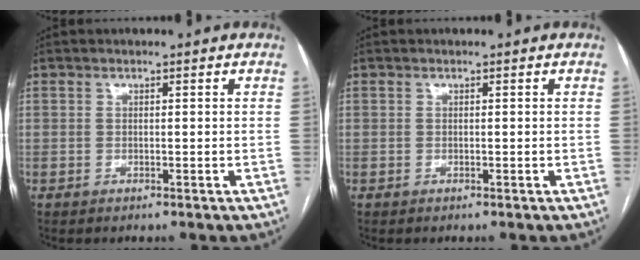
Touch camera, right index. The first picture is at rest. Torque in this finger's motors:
{"motor_torque": [0.00, 0.00, 0.00, 0.00]}